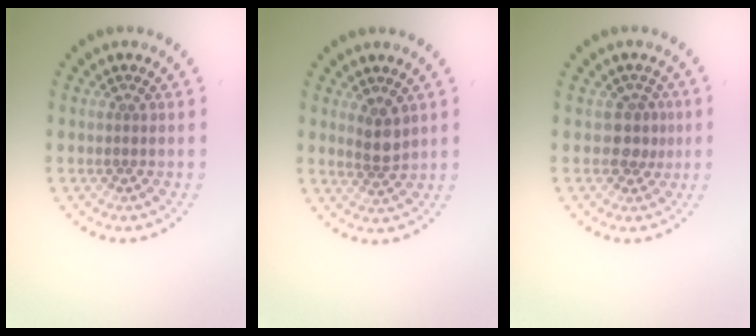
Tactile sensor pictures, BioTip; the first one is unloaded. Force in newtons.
{"total": 2.0, "press": 1.7, "slide": 1.0}
{"total": 2.0, "press": 1.6, "slide": 1.1}